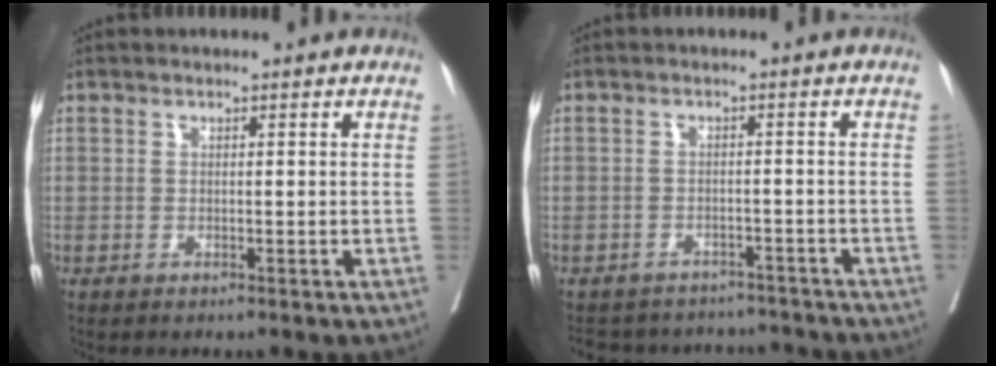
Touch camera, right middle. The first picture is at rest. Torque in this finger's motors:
{"motor_torque": [0.00, -0.17, 0.00, 0.00]}